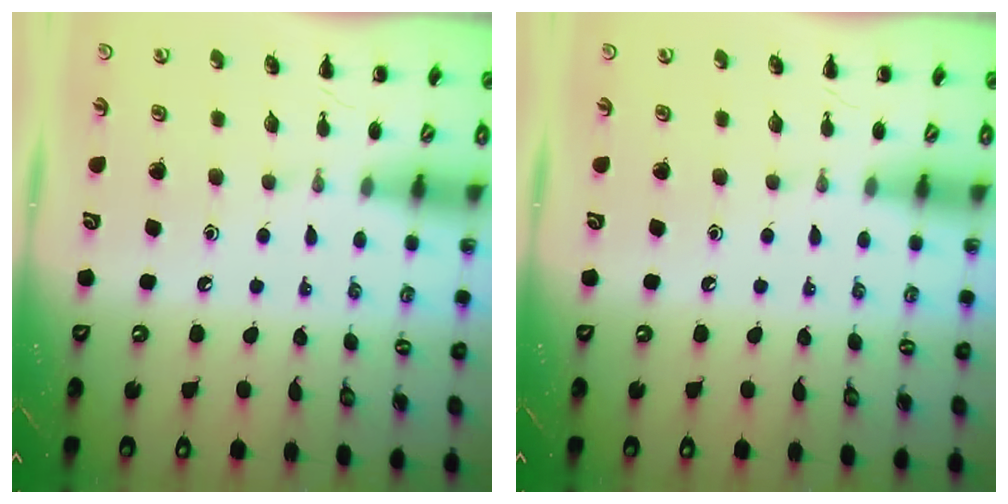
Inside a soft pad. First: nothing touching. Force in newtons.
{"total": 0.0}